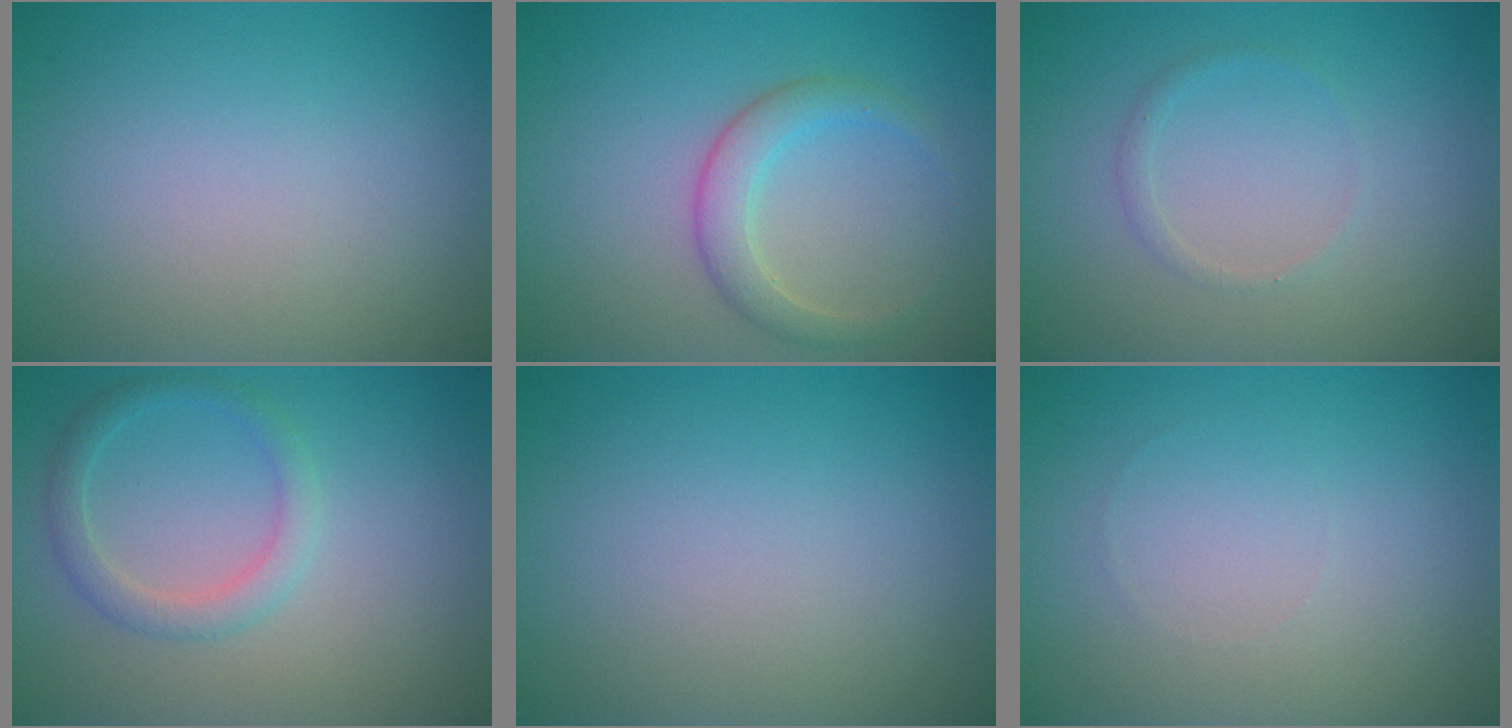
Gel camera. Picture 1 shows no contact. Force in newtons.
{"total": 2.7, "press": 2.7, "slide": 0.2}
{"total": 0.8, "press": 0.8, "slide": 0.0}
{"total": 2.2, "press": 2.2, "slide": 0.1}
{"total": 0.0}
{"total": 0.0}